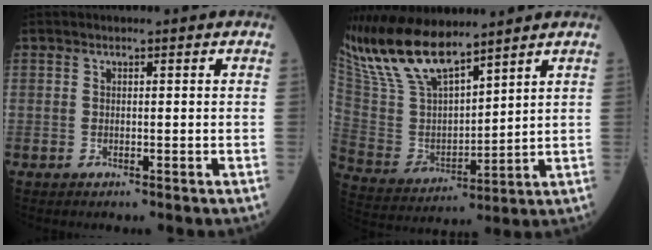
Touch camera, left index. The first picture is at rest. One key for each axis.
{"total": 16.6, "fx": 13.7, "fy": 3.9, "fz": 8.7, "tx": -0.187, "ty": 0.008, "tz": 0.276}